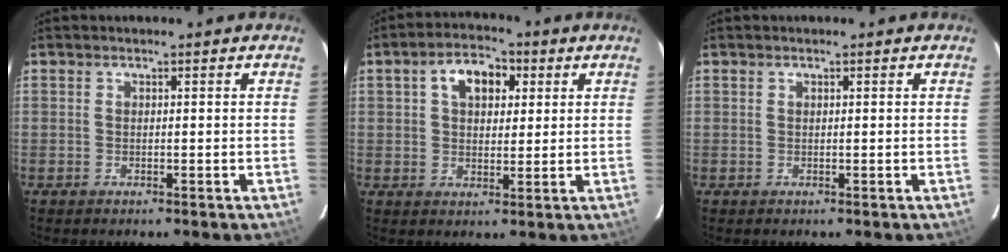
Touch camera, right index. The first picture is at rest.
{"total": 7.8, "force": [2.7, 5.0, 5.4], "torque": [-0.089, 0.030, 0.046]}
{"total": 0.0}